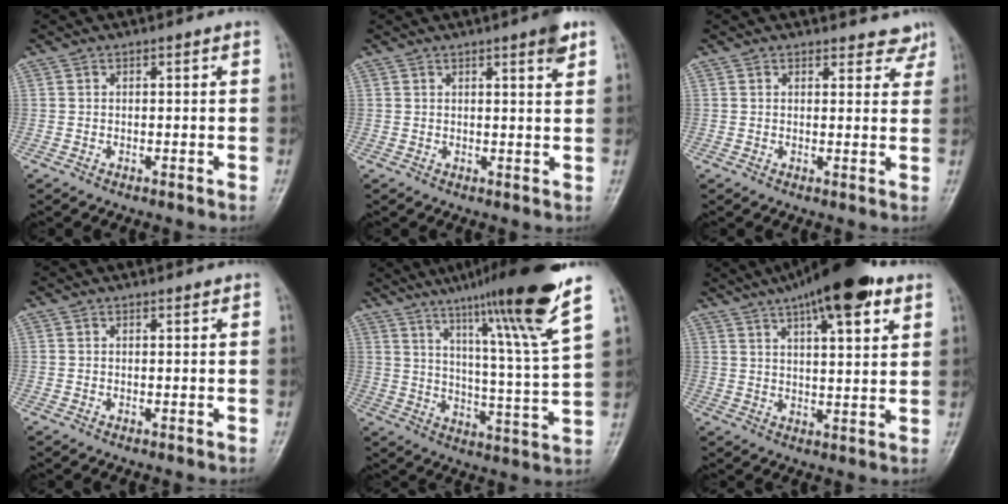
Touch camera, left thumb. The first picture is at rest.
{"total": 3.7, "force": [2.3, 0.4, 2.8], "torque": [-0.034, -0.012, 0.029]}
{"total": 4.6, "force": [4.2, 1.9, 0.4], "torque": [0.029, -0.025, 0.033]}
{"total": 0.6, "force": [0.5, 0.0, 0.2], "torque": [-0.005, -0.005, 0.007]}
{"total": 20.9, "force": [13.8, 0.4, 15.8], "torque": [-0.224, -0.061, 0.205]}
{"total": 16.3, "force": [9.9, 4.6, 12.1], "torque": [-0.172, -0.019, 0.152]}